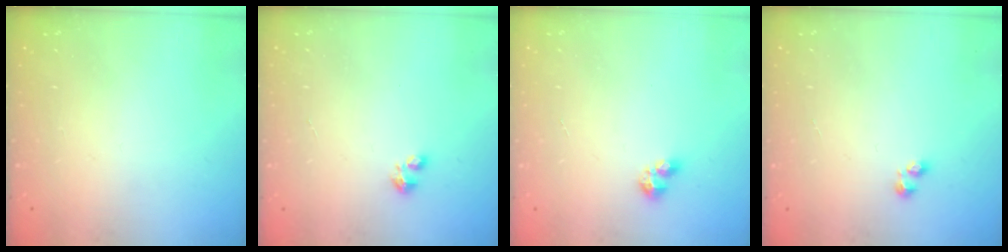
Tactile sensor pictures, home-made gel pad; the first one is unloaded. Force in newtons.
{"total": 1.8, "press": 1.8, "slide": 0.4}
{"total": 3.4, "press": 3.4, "slide": 0.5}
{"total": 1.2, "press": 1.0, "slide": 0.6}